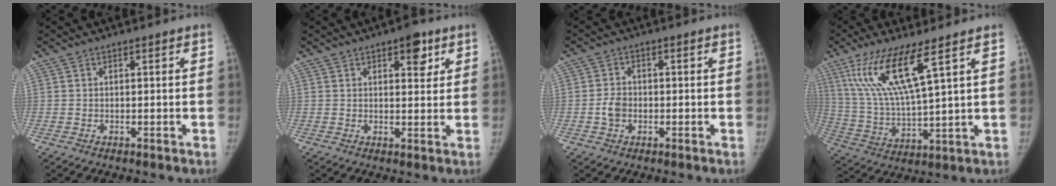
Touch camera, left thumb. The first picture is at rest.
{"total": 5.2, "force": [2.8, 2.5, 3.5], "torque": [-0.023, -0.012, 0.034]}
{"total": 3.4, "force": [-0.8, 2.7, 1.9], "torque": [-0.024, 0.007, -0.020]}
{"total": 14.6, "force": [7.8, 2.5, 12.1], "torque": [-0.257, -0.038, 0.161]}